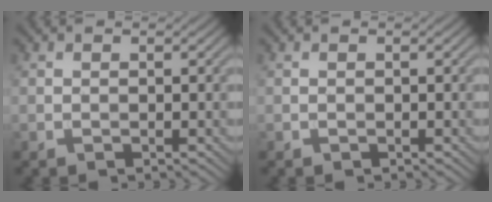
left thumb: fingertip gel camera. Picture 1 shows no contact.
{"total": 0.0}